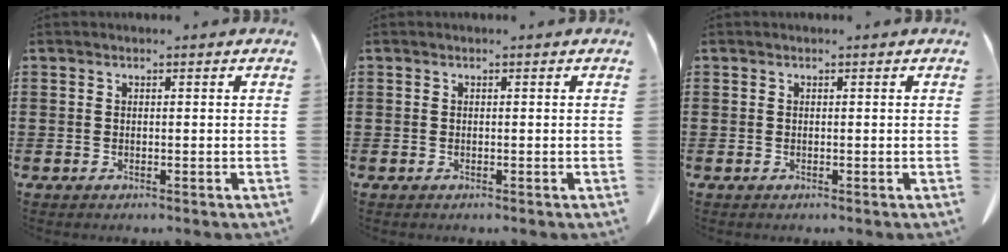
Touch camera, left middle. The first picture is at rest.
{"total": 0.0}
{"total": 0.0}